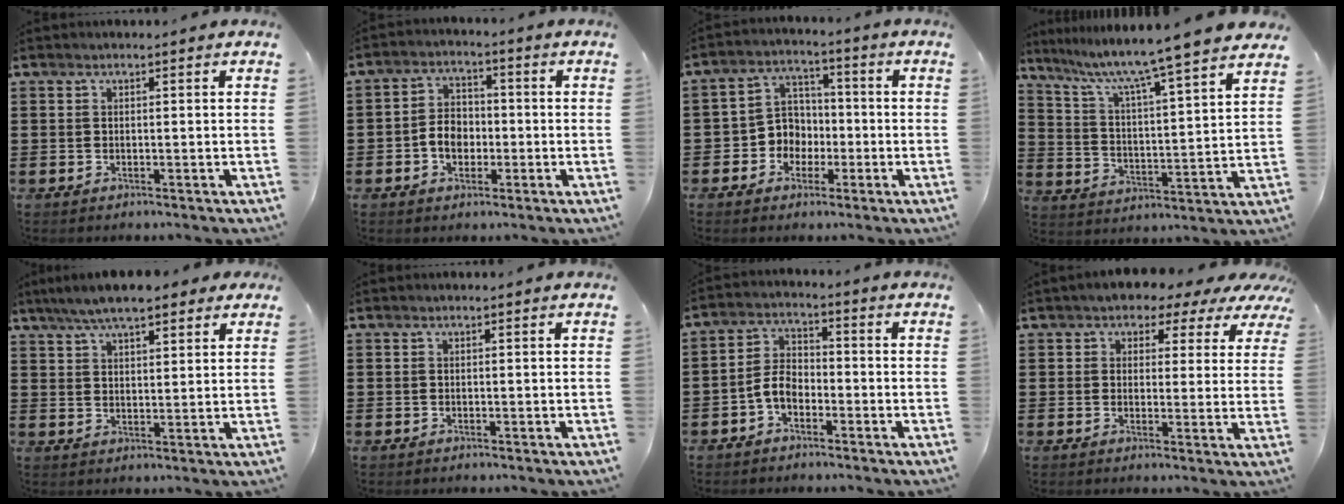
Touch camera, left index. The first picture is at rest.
{"total": 4.5, "force": [-1.3, 3.4, 2.7], "torque": [-0.063, 0.007, -0.029]}
{"total": 5.6, "force": [-1.6, 5.2, 1.3], "torque": [-0.050, 0.010, -0.035]}
{"total": 7.9, "force": [6.7, -1.2, 4.0], "torque": [-0.105, -0.058, 0.104]}
{"total": 6.8, "force": [5.7, 1.7, 3.5], "torque": [-0.084, -0.002, 0.103]}
{"total": 0.0}
{"total": 4.5, "force": [-2.5, 2.6, 2.8], "torque": [-0.072, 0.005, -0.055]}
{"total": 3.5, "force": [2.8, 2.1, 0.7], "torque": [-0.027, -0.011, 0.043]}